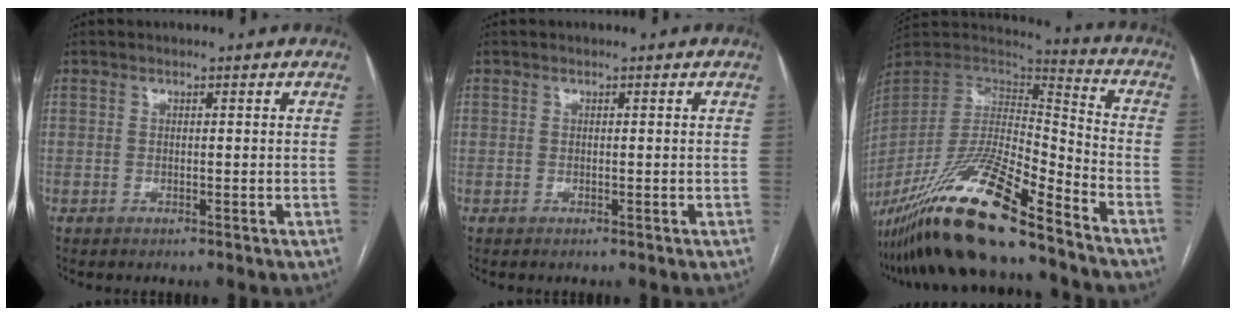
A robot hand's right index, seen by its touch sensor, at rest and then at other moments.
{"total": 0.0}
{"total": 23.6, "force": [-17.8, 2.1, 15.4], "torque": [-0.307, -0.040, -0.328]}